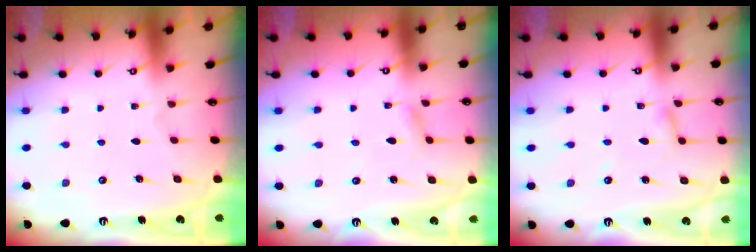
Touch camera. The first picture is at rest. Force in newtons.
{"total": 2.2, "press": 2.2, "slide": 0.1}
{"total": 2.4, "press": 2.4, "slide": 0.1}